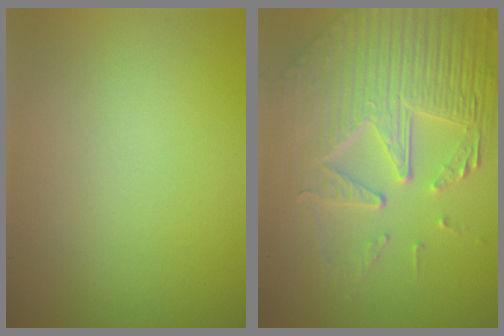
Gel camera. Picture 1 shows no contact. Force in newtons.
{"total": 8.2, "press": 5.7, "slide": 5.9}